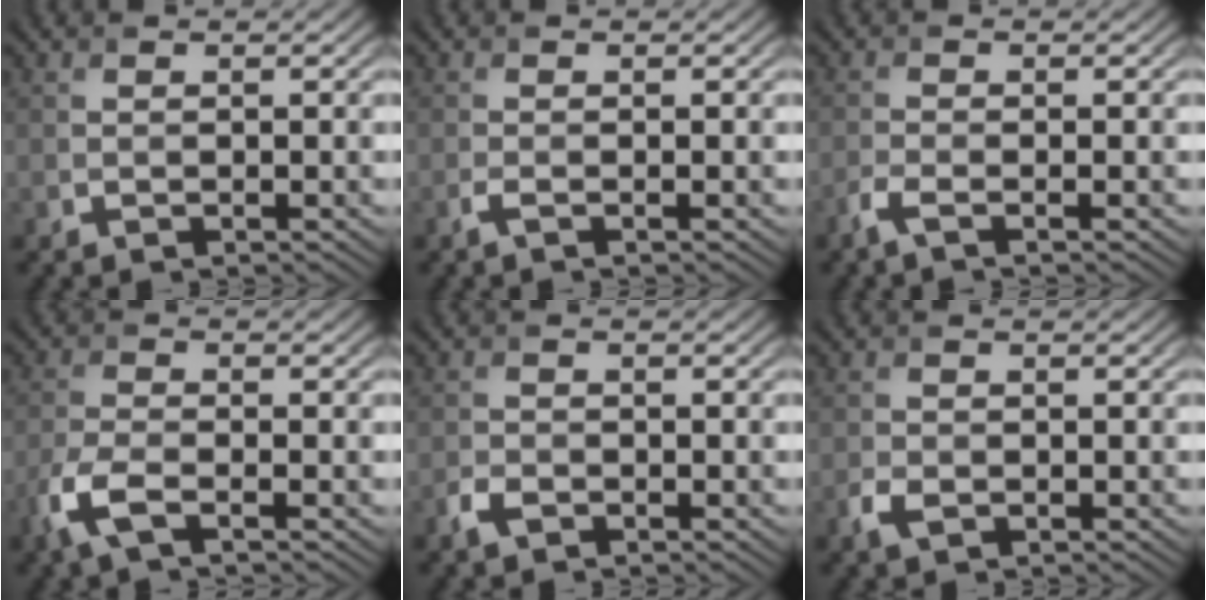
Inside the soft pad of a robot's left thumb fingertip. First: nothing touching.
{"total": 1.0, "force": [-0.6, 0.1, 0.9], "torque": [-0.021, 0.000, -0.015]}
{"total": 2.1, "force": [-1.4, 0.3, 1.5], "torque": [-0.036, -0.002, -0.039]}
{"total": 4.5, "force": [-2.5, 1.5, 3.4], "torque": [-0.089, -0.007, -0.062]}
{"total": 2.1, "force": [-1.4, 1.2, 1.1], "torque": [-0.026, -0.002, -0.033]}
{"total": 2.1, "force": [-1.0, 1.3, 1.3], "torque": [-0.033, -0.004, -0.023]}